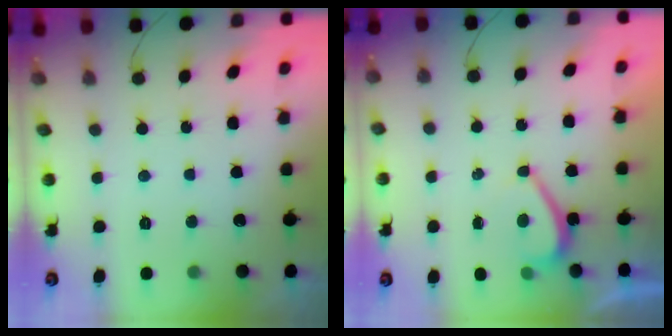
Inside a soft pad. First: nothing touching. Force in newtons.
{"total": 2.8, "press": 2.8, "slide": 0.5}